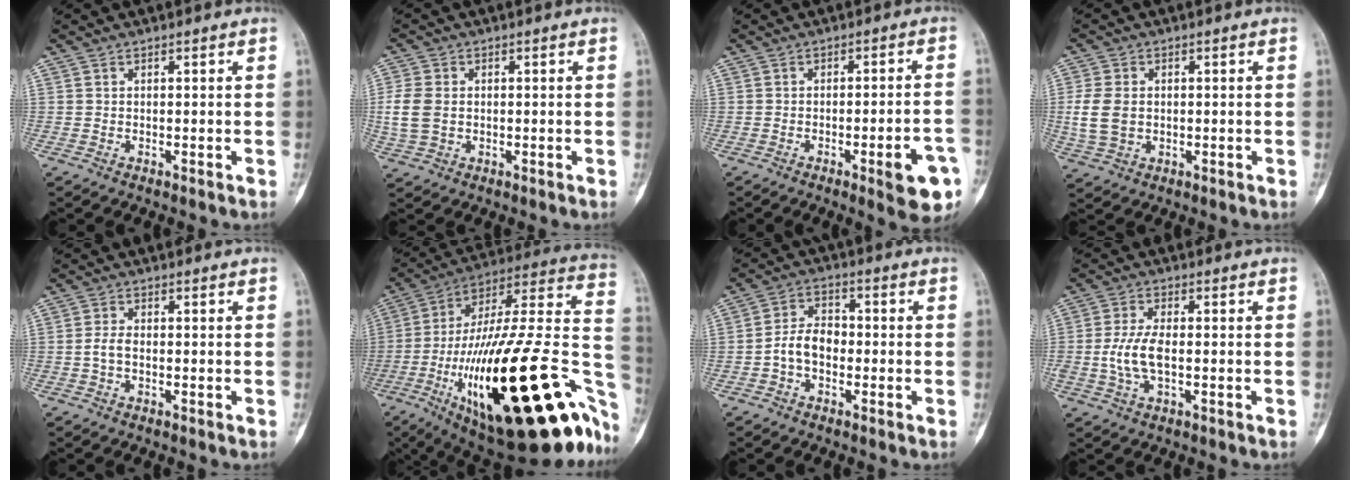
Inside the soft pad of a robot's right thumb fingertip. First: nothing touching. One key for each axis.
{"total": 6.3, "fx": 0.1, "fy": 4.7, "fz": 4.2, "tx": -0.095, "ty": 0.004, "tz": 0.004}
{"total": 9.4, "fx": -3.9, "fy": 2.1, "fz": 8.3, "tx": -0.093, "ty": 0.017, "tz": -0.044}
{"total": 6.9, "fx": 0.1, "fy": 5.0, "fz": 4.7, "tx": -0.098, "ty": 0.002, "tz": 0.008}
{"total": 2.4, "fx": -0.5, "fy": 1.3, "fz": 1.9, "tx": -0.044, "ty": 0.007, "tz": -0.011}
{"total": 45.3, "fx": -14.3, "fy": 14.5, "fz": 40.5, "tx": -0.550, "ty": 0.056, "tz": -0.223}
{"total": 6.2, "fx": -1.6, "fy": 4.2, "fz": 4.2, "tx": -0.062, "ty": 0.028, "tz": -0.042}
{"total": 6.5, "fx": -0.8, "fy": 3.0, "fz": 5.8, "tx": -0.133, "ty": 0.008, "tz": -0.015}